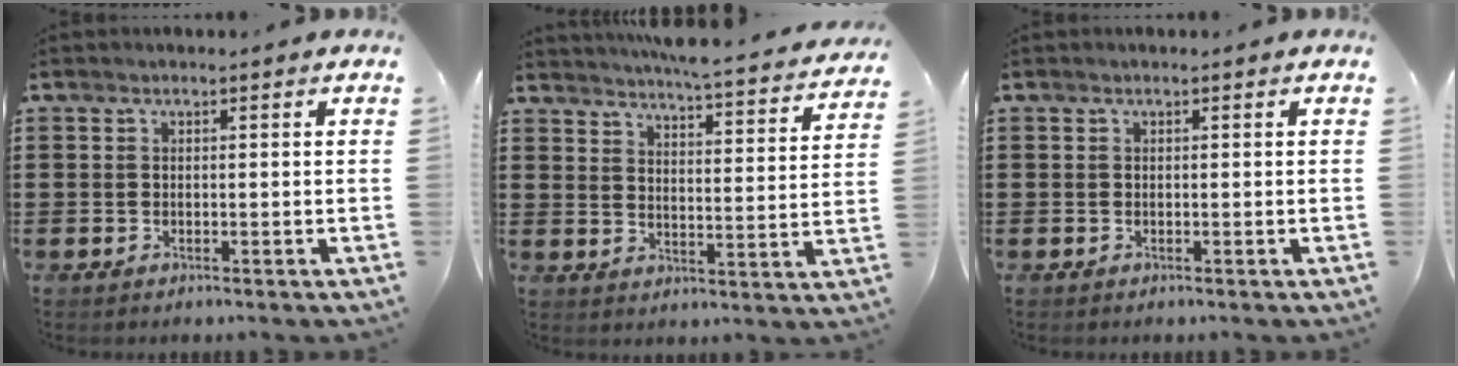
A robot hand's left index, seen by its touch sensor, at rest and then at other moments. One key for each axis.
{"total": 4.7, "fx": 4.5, "fy": -0.7, "fz": 1.0, "tx": -0.036, "ty": -0.043, "tz": 0.071}
{"total": 0.0}